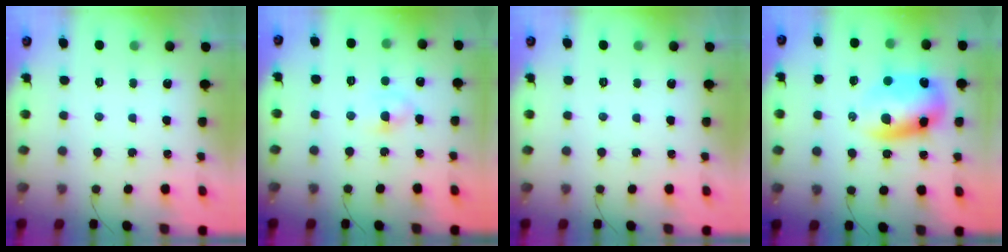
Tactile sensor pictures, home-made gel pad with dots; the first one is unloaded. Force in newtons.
{"total": 4.3, "press": 4.0, "slide": 1.5}
{"total": 0.0}
{"total": 11.0, "press": 10.6, "slide": 2.7}